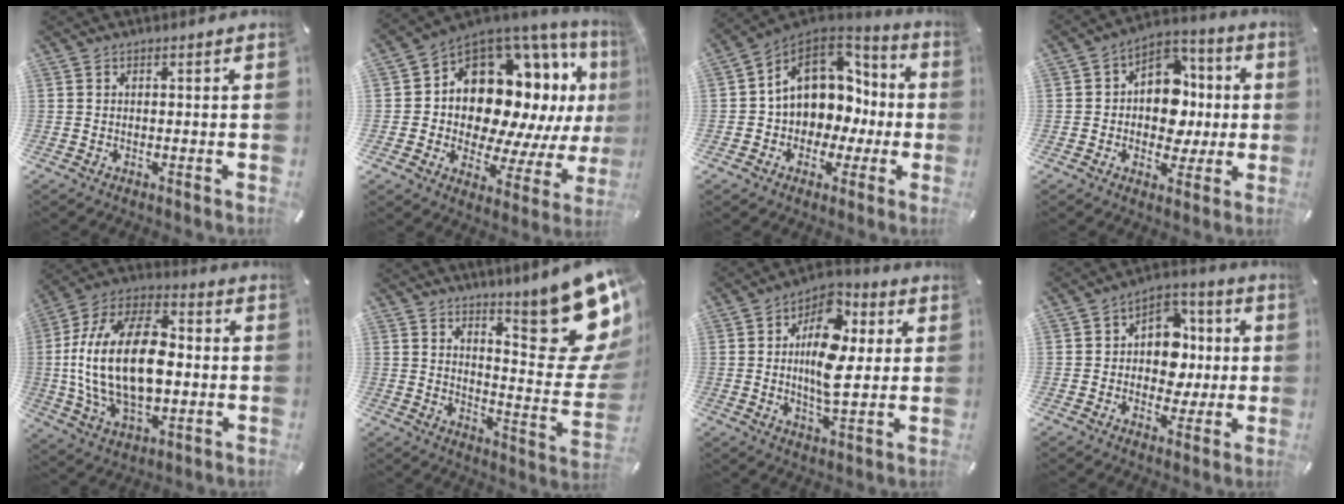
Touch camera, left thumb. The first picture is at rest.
{"total": 17.5, "force": [5.5, 12.4, 11.0], "torque": [-0.181, -0.068, 0.096]}
{"total": 12.2, "force": [2.9, 10.6, 5.3], "torque": [-0.106, -0.019, 0.063]}
{"total": 12.3, "force": [-0.6, 10.3, 6.6], "torque": [-0.096, 0.007, -0.006]}
{"total": 23.6, "force": [-0.4, 14.7, 18.5], "torque": [-0.396, 0.002, -0.008]}
{"total": 20.8, "force": [12.5, 6.5, 15.4], "torque": [-0.183, -0.110, 0.208]}
{"total": 14.3, "force": [2.8, 7.9, 11.6], "torque": [-0.190, -0.014, 0.043]}
{"total": 10.8, "force": [-0.3, 9.3, 5.4], "torque": [-0.072, 0.009, -0.002]}